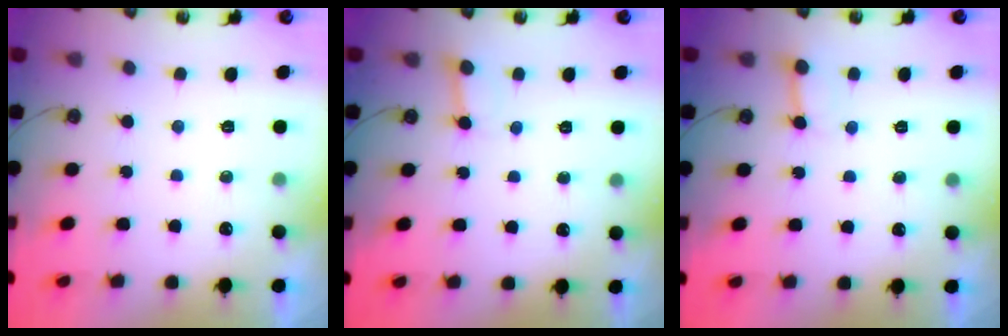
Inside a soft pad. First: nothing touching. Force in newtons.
{"total": 2.7, "press": 2.7, "slide": 0.3}
{"total": 6.1, "press": 6.1, "slide": 0.6}